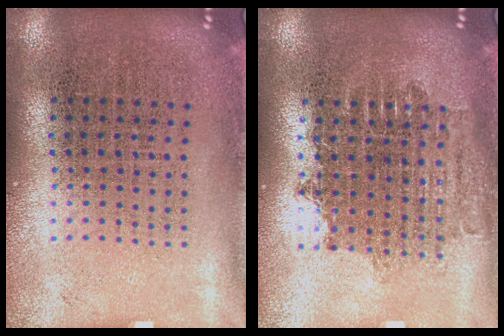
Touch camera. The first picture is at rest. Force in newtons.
{"total": 1.7, "press": 1.4, "slide": 1.0}